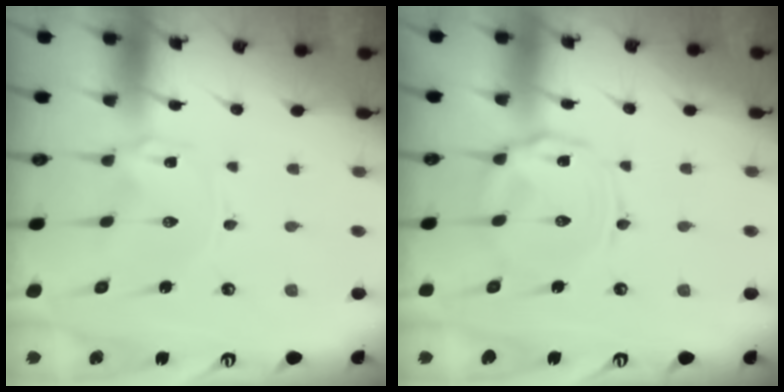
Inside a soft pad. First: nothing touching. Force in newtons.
{"total": 5.8, "press": 5.7, "slide": 0.7}